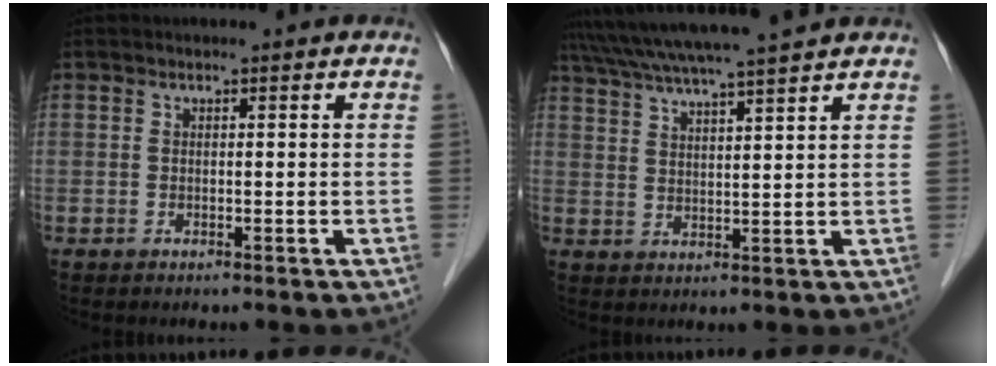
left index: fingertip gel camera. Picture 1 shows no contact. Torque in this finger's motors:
{"motor_torque": [0.02, -0.55, 0.69, 0.19]}